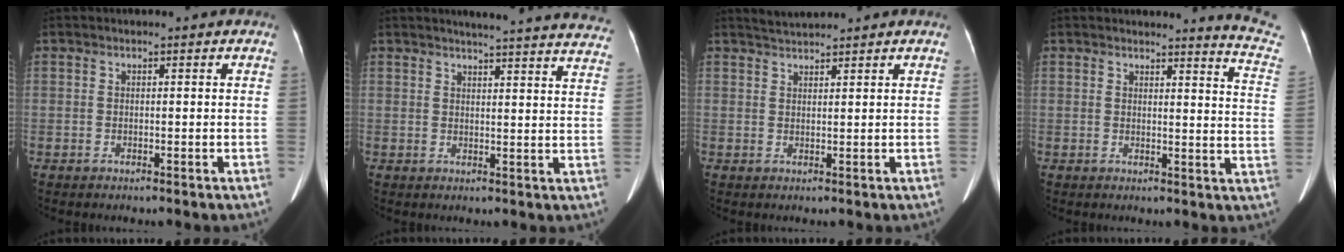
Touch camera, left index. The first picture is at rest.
{"total": 23.2, "force": [22.0, 1.3, 7.4], "torque": [-0.093, -0.069, 0.236]}
{"total": 2.1, "force": [2.1, -0.4, -0.1], "torque": [-0.003, 0.012, 0.046]}
{"total": 9.5, "force": [9.4, -1.1, 0.6], "torque": [-0.008, -0.107, 0.077]}